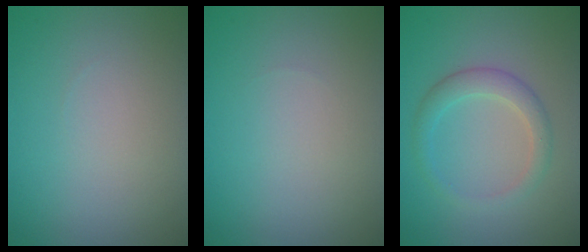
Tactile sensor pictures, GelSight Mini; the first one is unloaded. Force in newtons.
{"total": 0.0}
{"total": 2.5, "press": 2.5, "slide": 0.2}